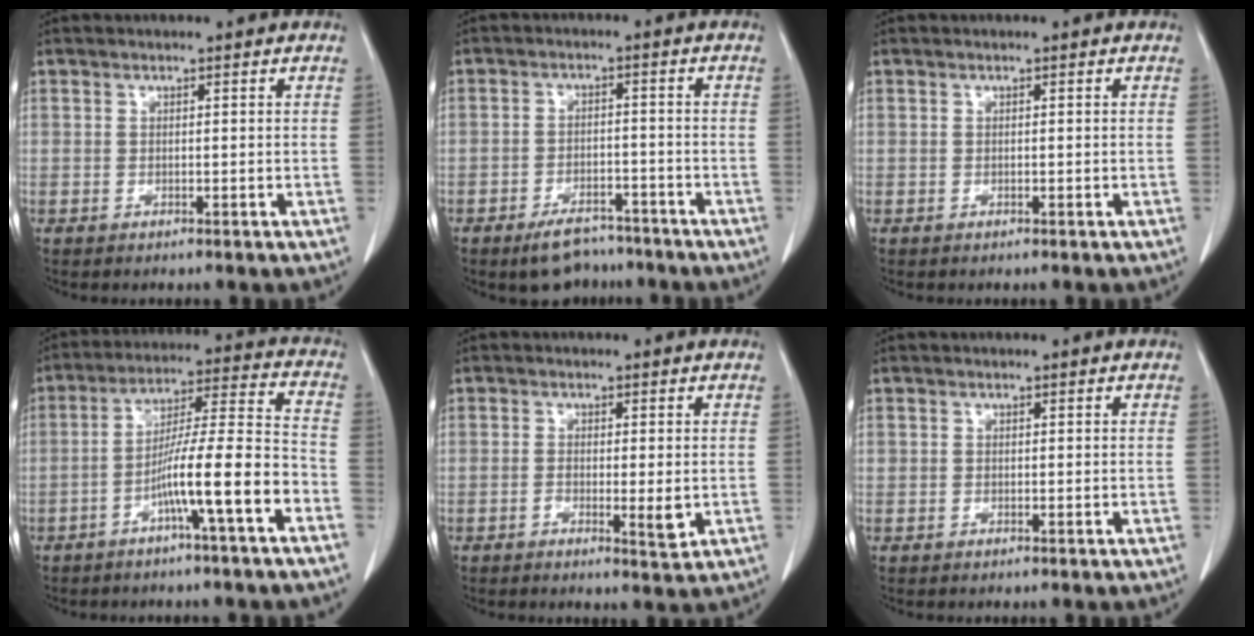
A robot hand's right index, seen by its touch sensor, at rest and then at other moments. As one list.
[{"total": 6.6, "force": [-5.3, 3.0, 2.7], "torque": [-0.043, 0.000, -0.080]}, {"total": 0.0}, {"total": 12.2, "force": [-5.5, -0.5, 10.9], "torque": [-0.187, 0.017, -0.091]}, {"total": 3.6, "force": [-0.7, 0.9, 3.4], "torque": [-0.050, -0.004, -0.007]}, {"total": 0.0}]